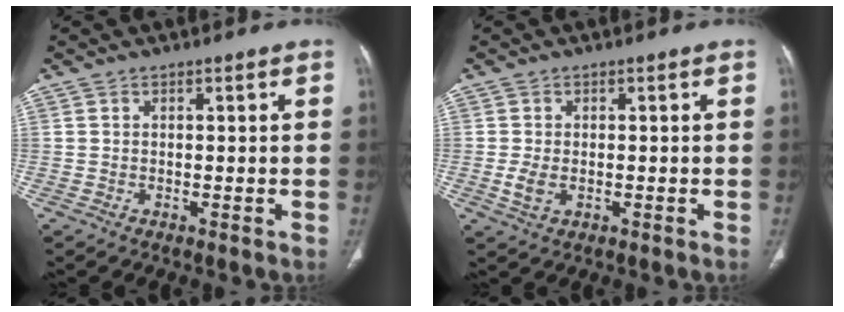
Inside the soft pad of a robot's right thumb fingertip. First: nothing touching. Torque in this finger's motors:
{"motor_torque": [-0.08, 0.18, 0.18, 0.42, 0.10]}